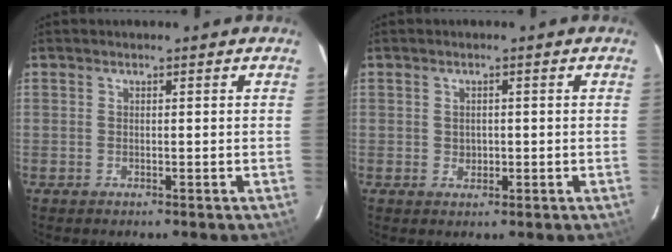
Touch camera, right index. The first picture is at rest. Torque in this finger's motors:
{"motor_torque": [-0.03, 0.01, 0.03, 0.00]}